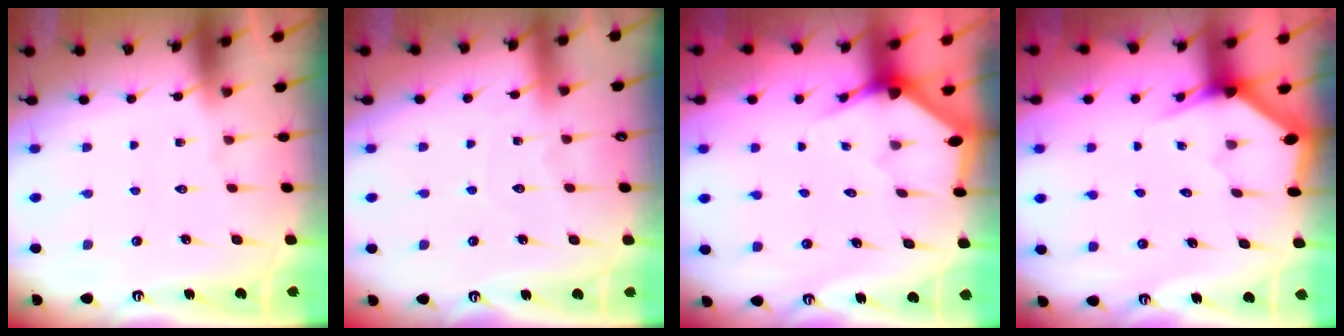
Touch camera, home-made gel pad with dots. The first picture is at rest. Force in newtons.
{"total": 4.4, "press": 4.4, "slide": 0.5}
{"total": 3.1, "press": 3.1, "slide": 0.2}
{"total": 3.2, "press": 3.2, "slide": 0.1}